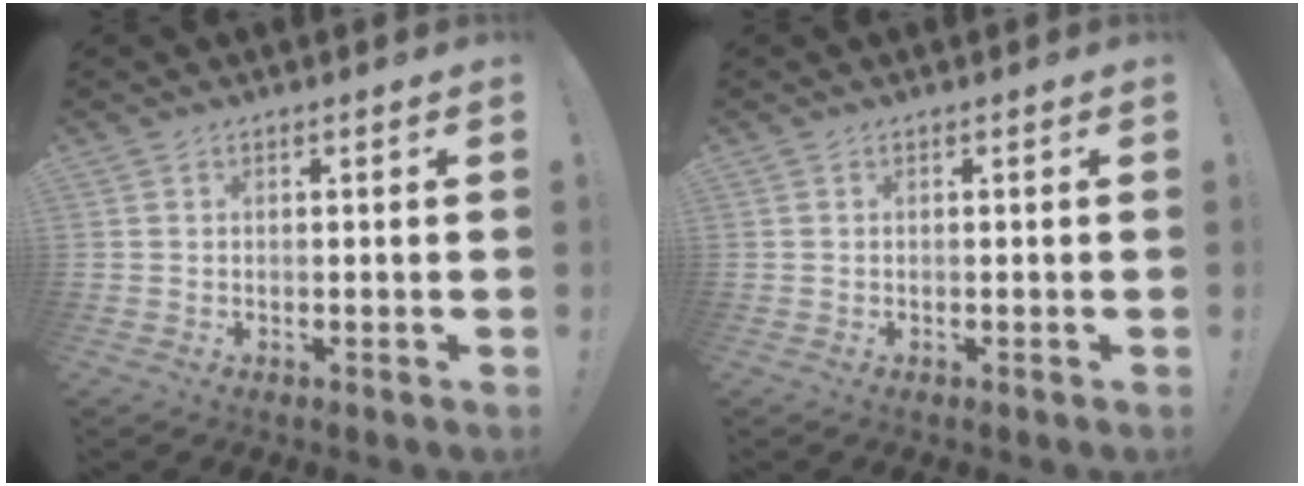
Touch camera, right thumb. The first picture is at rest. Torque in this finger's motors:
{"motor_torque": [0.00, 0.00, 0.01, -0.01, 0.00]}